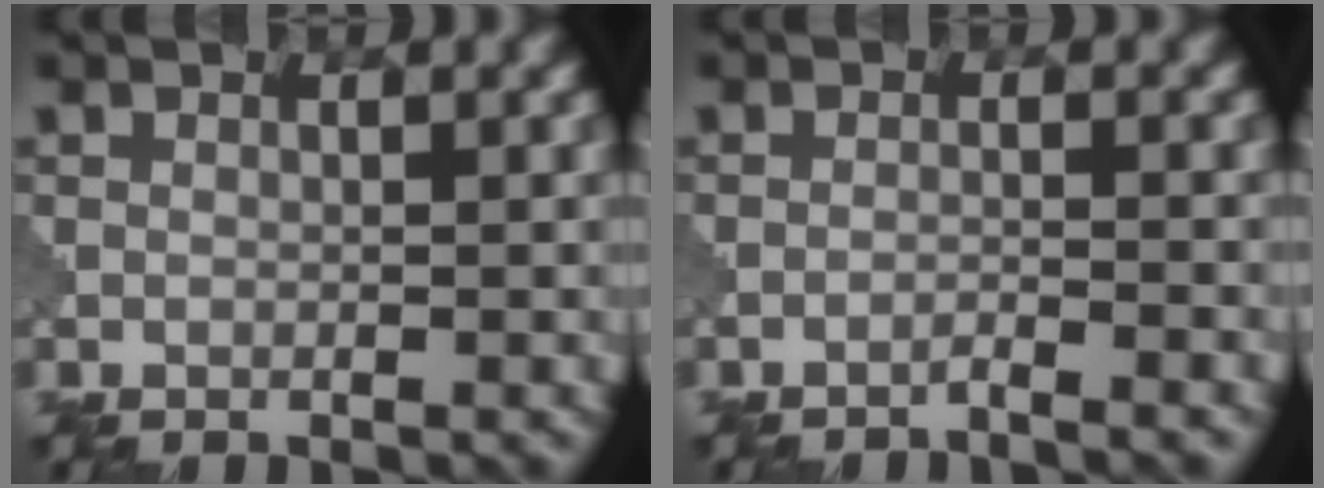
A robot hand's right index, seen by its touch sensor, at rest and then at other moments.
{"total": 1.5, "force": [-1.2, 0.2, 0.9], "torque": [-0.008, 0.004, -0.033]}